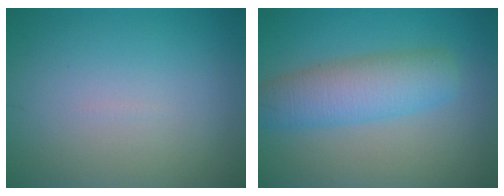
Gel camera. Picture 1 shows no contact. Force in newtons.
{"total": 5.4, "press": 5.4, "slide": 0.3}